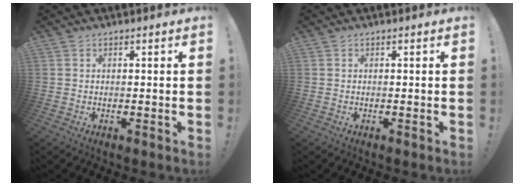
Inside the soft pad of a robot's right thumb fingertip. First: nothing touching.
{"total": 0.0}